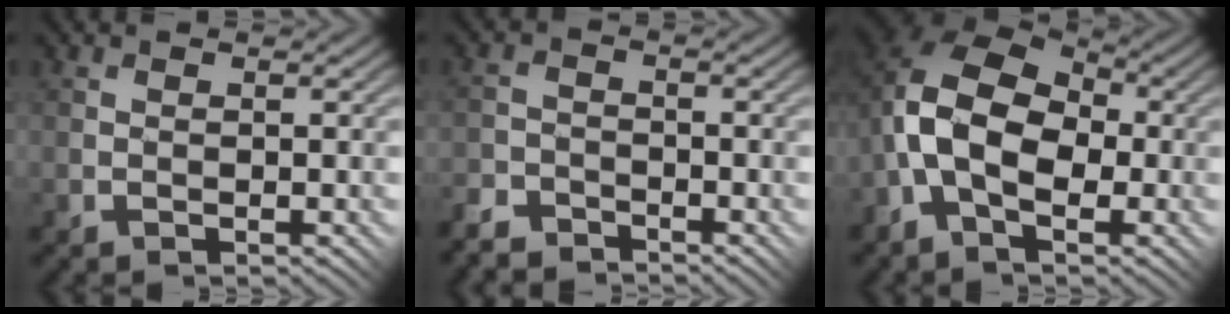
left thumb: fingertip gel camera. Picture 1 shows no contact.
{"total": 4.1, "force": [-3.9, 1.4, 0.4], "torque": [-0.005, 0.004, -0.078]}
{"total": 12.0, "force": [-1.9, 7.9, 8.8], "torque": [-0.174, 0.000, -0.047]}